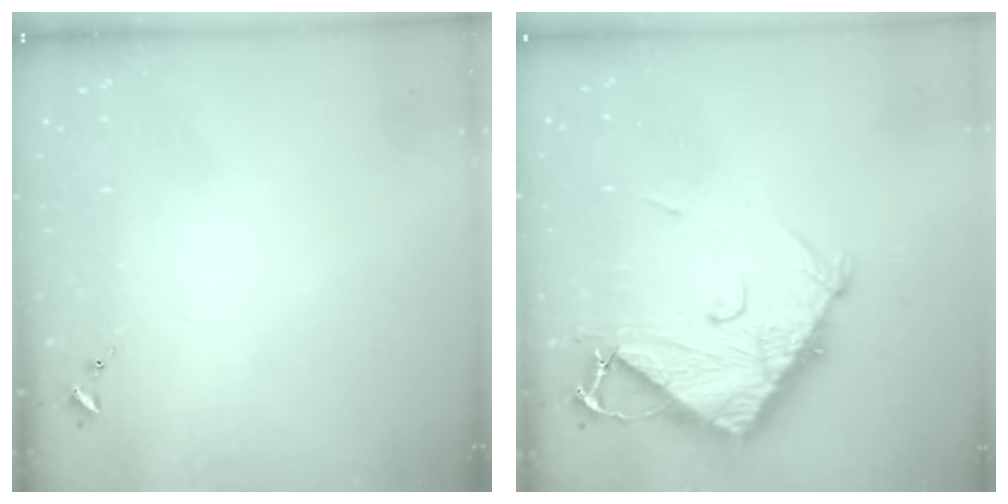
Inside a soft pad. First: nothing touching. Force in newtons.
{"total": 10.6, "press": 10.5, "slide": 1.0}